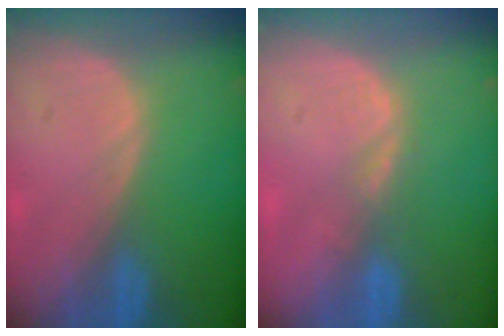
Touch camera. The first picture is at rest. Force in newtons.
{"total": 2.3, "press": 1.8, "slide": 1.5}